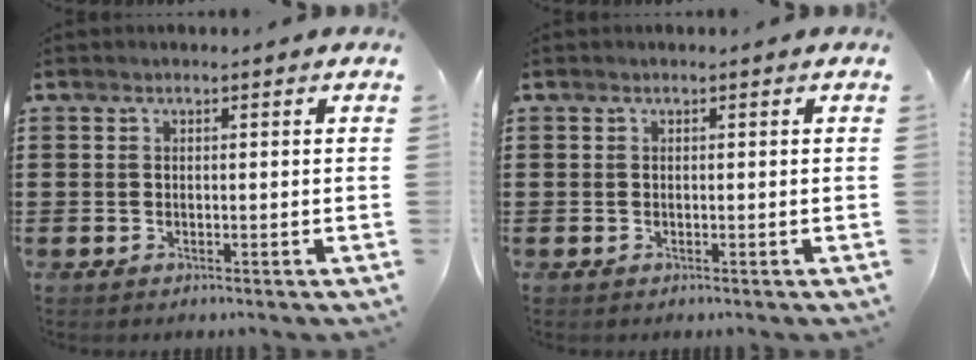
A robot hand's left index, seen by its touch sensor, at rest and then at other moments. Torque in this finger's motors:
{"motor_torque": [0.00, 0.00, 0.00, 0.00]}